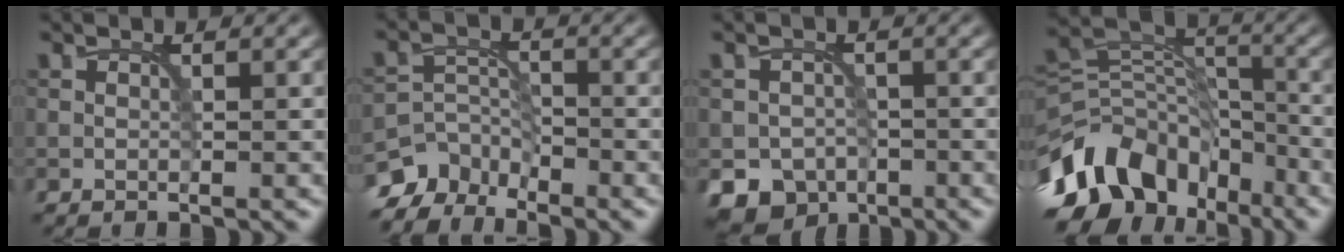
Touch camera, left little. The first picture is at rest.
{"total": 5.0, "force": [-4.3, 2.3, 0.9], "torque": [-0.004, -0.006, -0.083]}
{"total": 5.5, "force": [-3.0, 4.2, 1.8], "torque": [-0.016, -0.011, -0.045]}
{"total": 12.0, "force": [-7.0, 7.2, 6.5], "torque": [-0.118, 0.022, -0.144]}